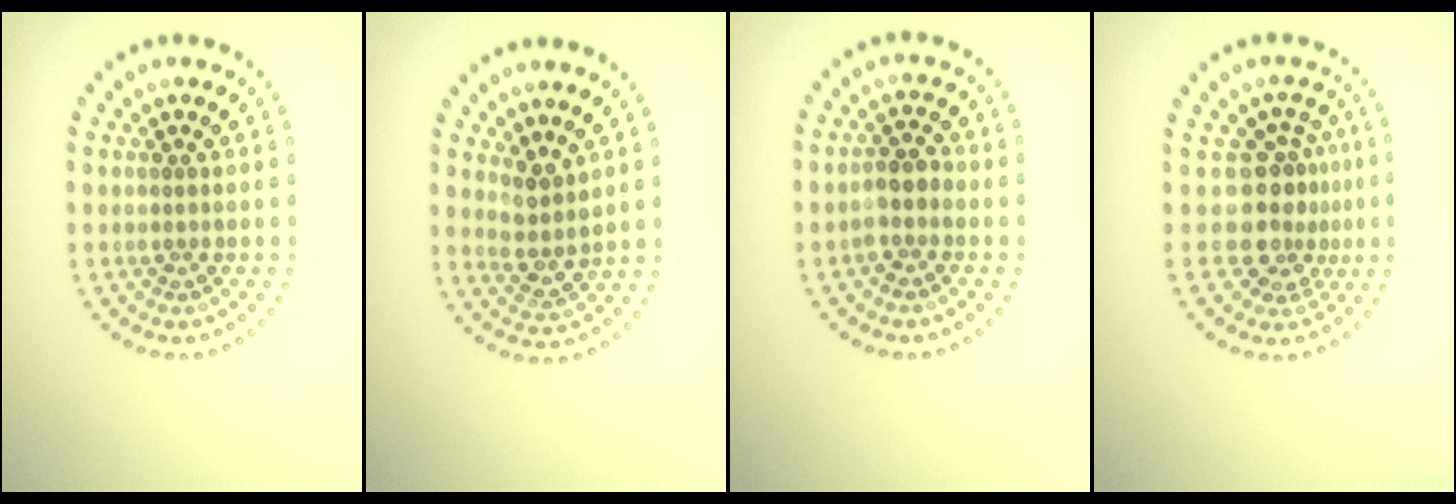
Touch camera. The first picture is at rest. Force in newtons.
{"total": 2.2, "press": 1.9, "slide": 1.2}
{"total": 1.9, "press": 1.7, "slide": 0.8}
{"total": 3.9, "press": 2.9, "slide": 2.6}